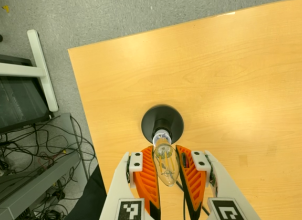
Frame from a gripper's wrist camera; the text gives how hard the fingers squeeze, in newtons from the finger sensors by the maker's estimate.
{"total": 19.2, "left": 21.6, "right": 16.8}